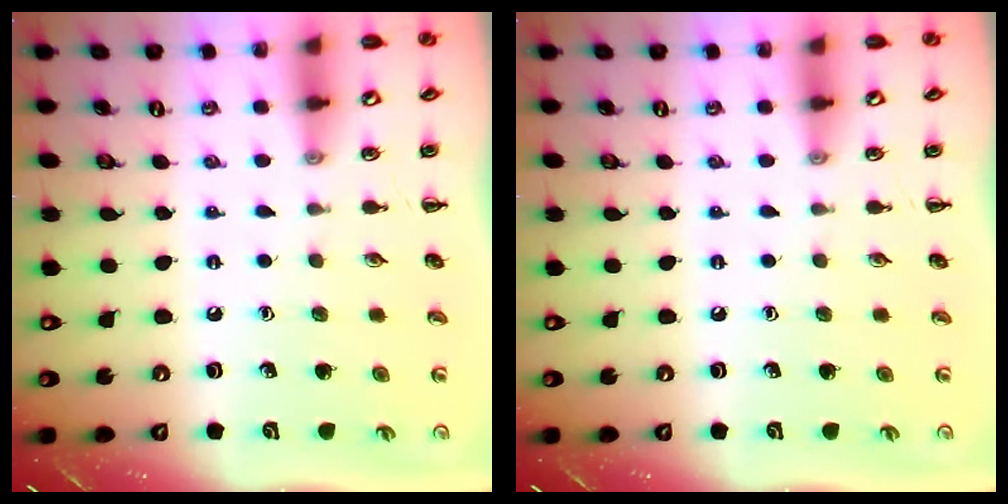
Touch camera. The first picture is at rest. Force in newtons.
{"total": 0.0}